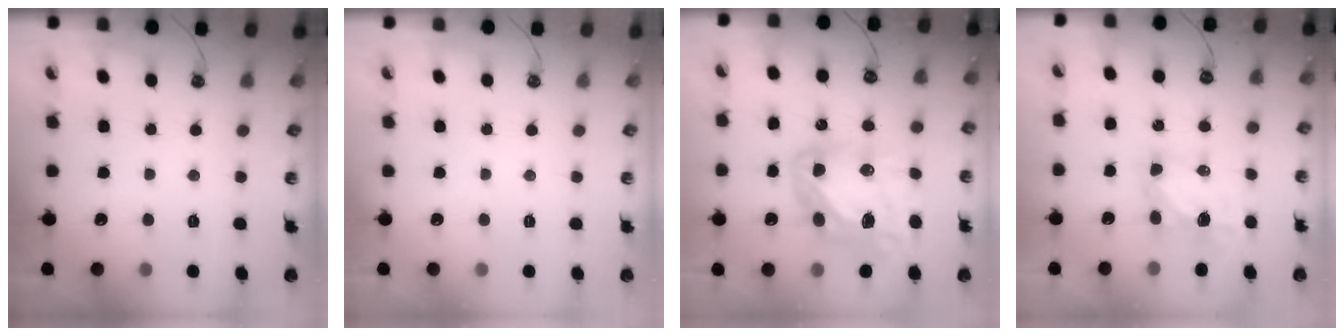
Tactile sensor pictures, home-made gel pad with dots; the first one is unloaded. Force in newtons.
{"total": 0.0}
{"total": 18.0, "press": 17.9, "slide": 1.8}
{"total": 5.6, "press": 5.6, "slide": 0.6}